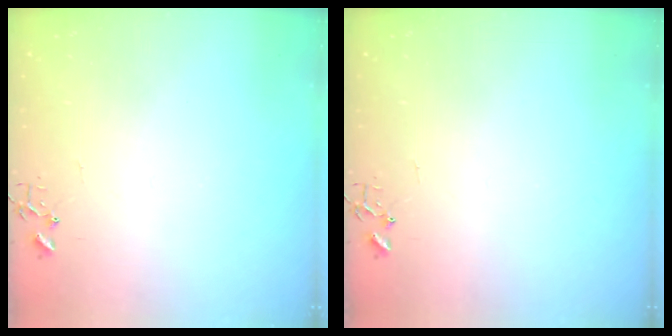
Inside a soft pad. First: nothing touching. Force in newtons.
{"total": 0.0}